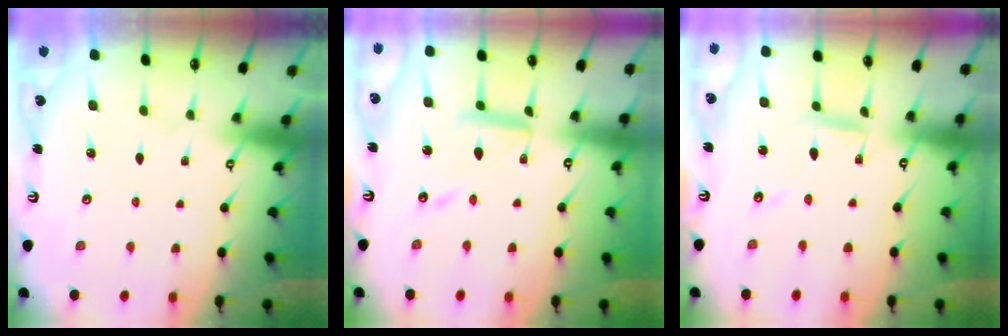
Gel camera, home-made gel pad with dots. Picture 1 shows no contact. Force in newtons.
{"total": 10.4, "press": 10.3, "slide": 0.8}
{"total": 5.1, "press": 5.1, "slide": 0.4}